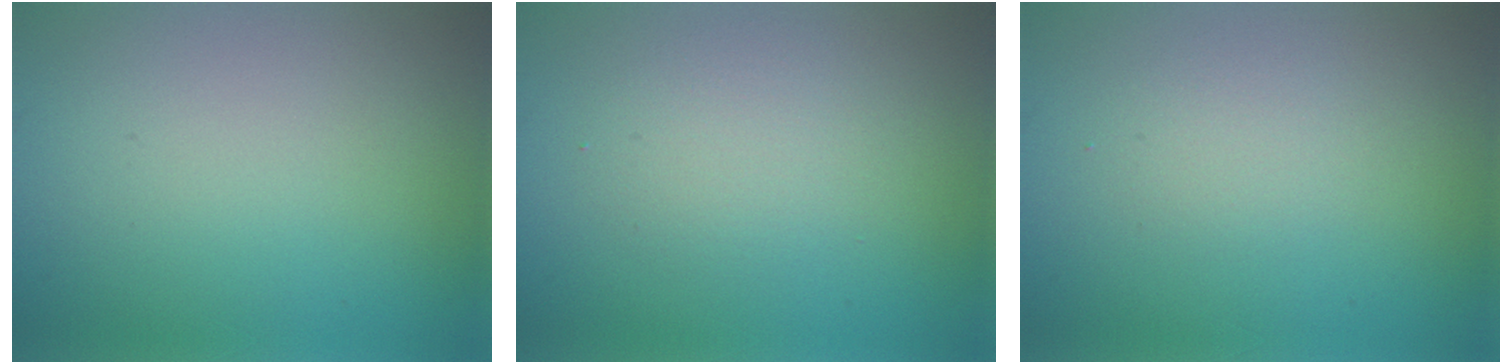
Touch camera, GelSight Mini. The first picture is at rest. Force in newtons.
{"total": 2.2, "press": 2.2, "slide": 0.2}
{"total": 1.5, "press": 1.4, "slide": 0.1}